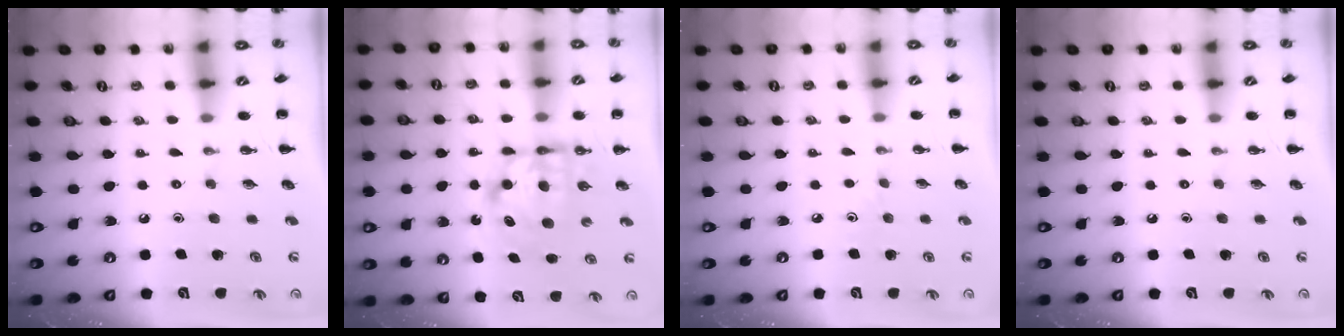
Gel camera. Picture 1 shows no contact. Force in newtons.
{"total": 7.1, "press": 7.1, "slide": 1.1}
{"total": 2.2, "press": 2.1, "slide": 0.9}
{"total": 0.0}